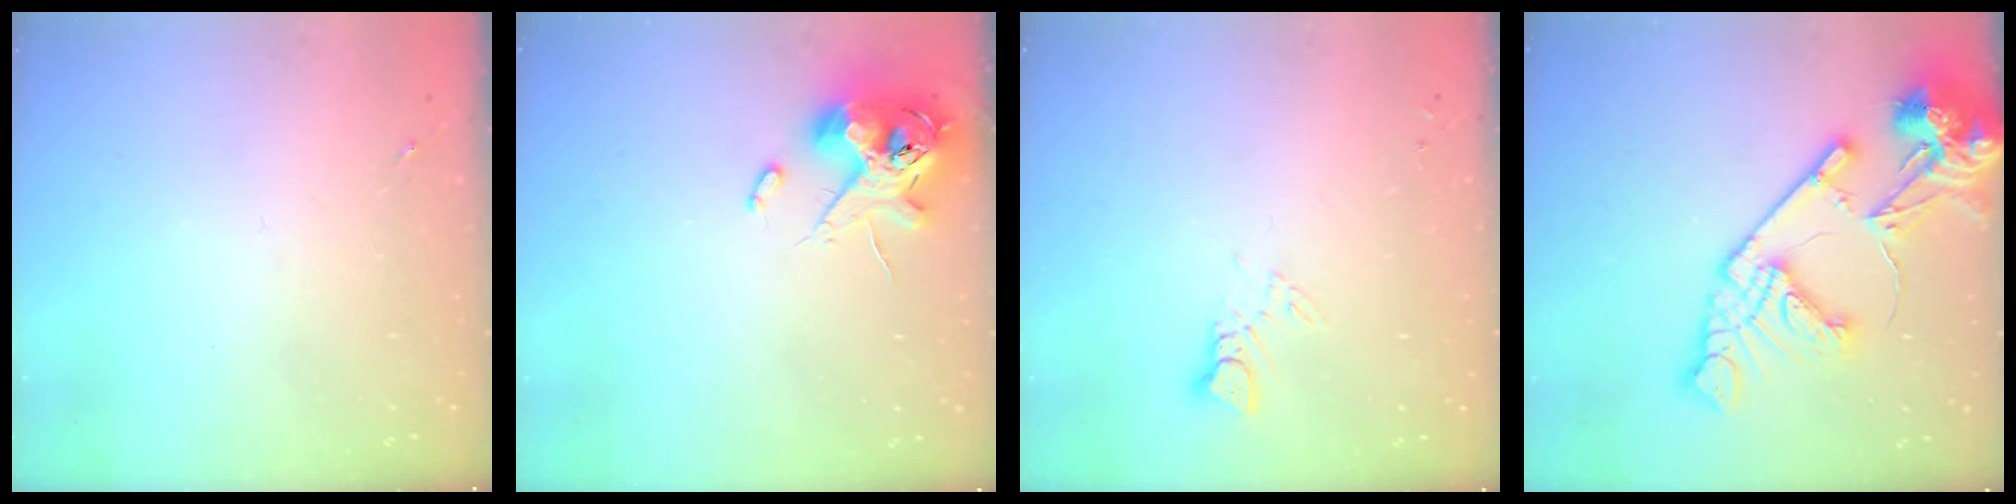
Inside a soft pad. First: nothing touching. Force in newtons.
{"total": 13.2, "press": 13.0, "slide": 2.3}
{"total": 3.0, "press": 3.0, "slide": 0.3}
{"total": 20.6, "press": 20.5, "slide": 2.7}